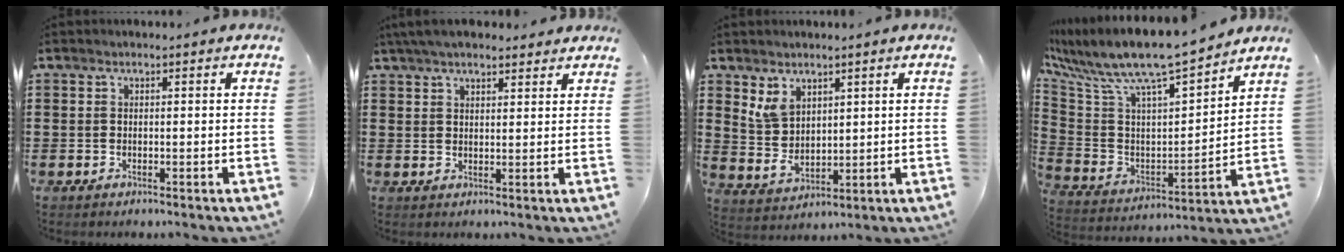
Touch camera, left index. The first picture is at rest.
{"total": 4.2, "force": [3.8, 0.9, 1.7], "torque": [-0.043, -0.002, 0.070]}
{"total": 5.1, "force": [3.2, 3.1, 2.4], "torque": [-0.060, 0.000, 0.061]}
{"total": 9.7, "force": [8.3, 1.1, 4.9], "torque": [-0.134, -0.065, 0.138]}